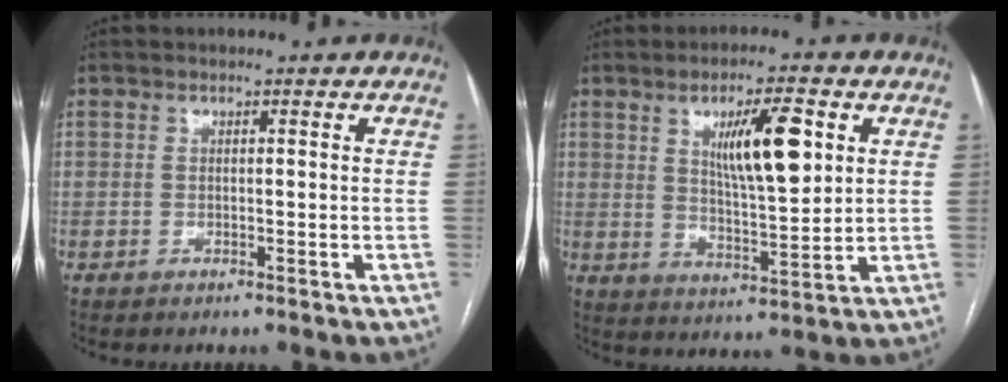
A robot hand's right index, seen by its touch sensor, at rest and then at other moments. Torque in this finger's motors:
{"motor_torque": [0.75, 0.50, 0.43, 0.10]}